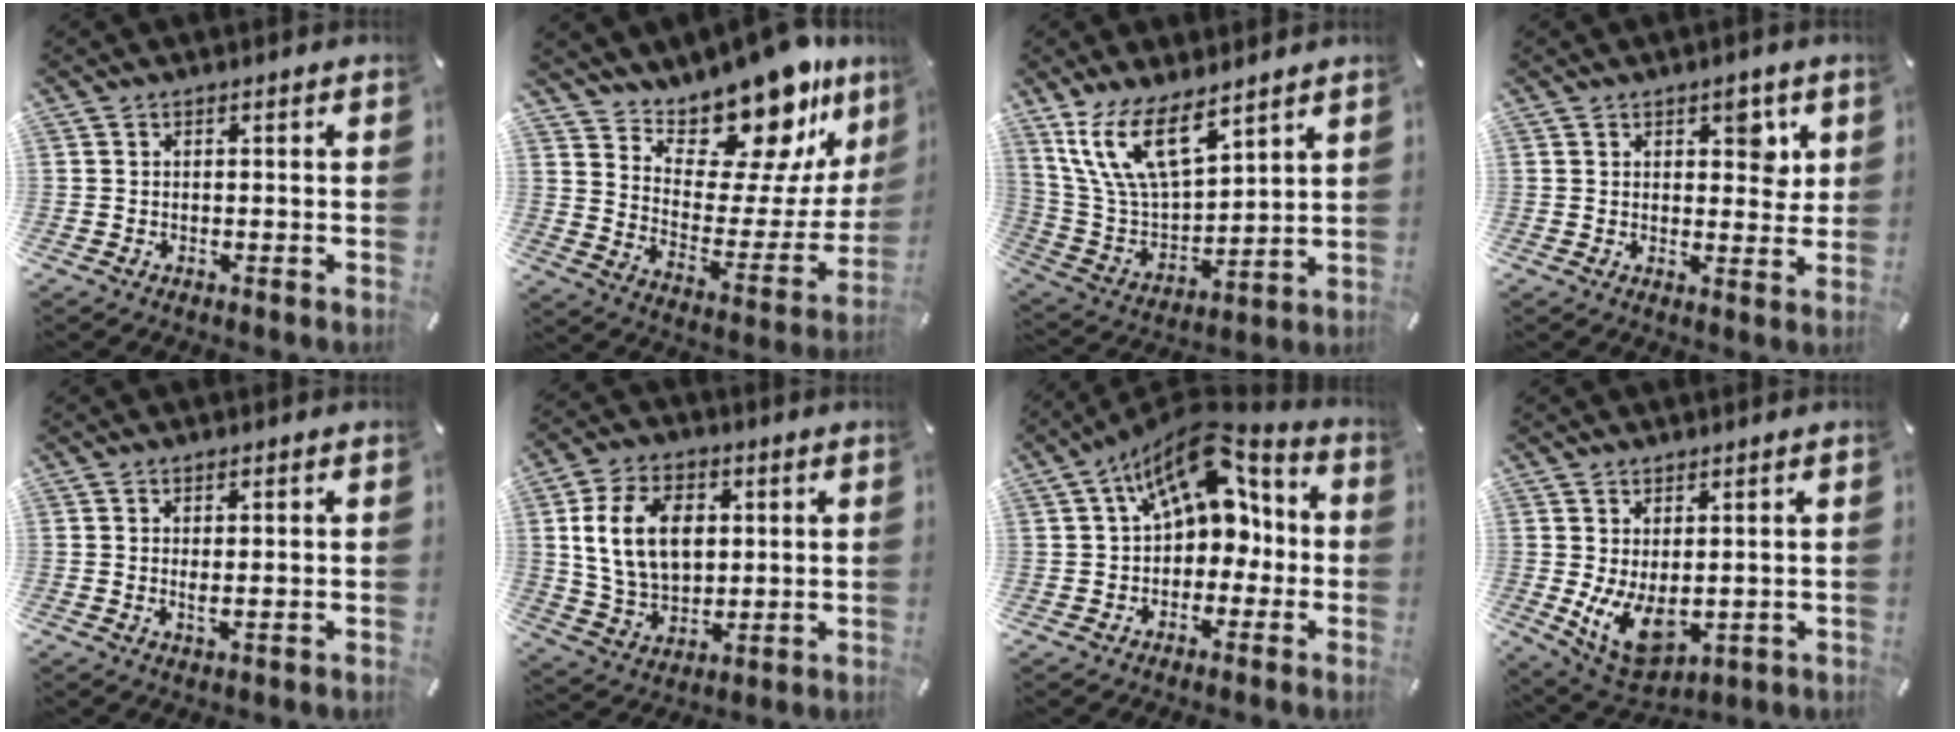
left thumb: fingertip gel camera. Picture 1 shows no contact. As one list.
[{"total": 19.1, "force": [16.9, 6.7, 5.9], "torque": [-0.080, -0.157, 0.285]}, {"total": 16.0, "force": [10.8, 7.4, 9.3], "torque": [-0.233, -0.053, 0.197]}, {"total": 5.5, "force": [2.6, 3.1, 3.6], "torque": [-0.021, -0.015, 0.035]}, {"total": 2.1, "force": [0.4, 0.4, 2.0], "torque": [-0.047, -0.005, 0.005]}, {"total": 13.9, "force": [3.0, 10.0, 9.1], "torque": [-0.193, 0.008, 0.052]}, {"total": 14.8, "force": [6.1, 9.2, 9.8], "torque": [-0.154, -0.031, 0.106]}, {"total": 8.7, "force": [0.5, 5.3, 6.9], "torque": [-0.126, -0.025, 0.014]}]